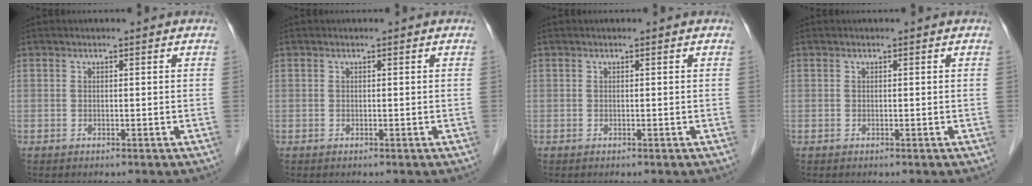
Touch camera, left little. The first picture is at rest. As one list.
[{"total": 0.0}, {"total": 0.0}, {"total": 0.0}]